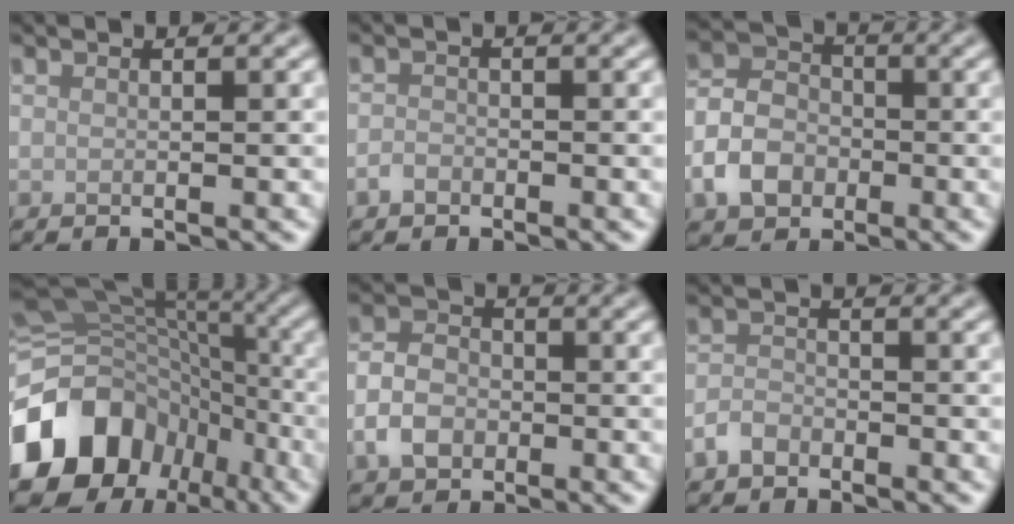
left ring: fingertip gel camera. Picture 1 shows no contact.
{"total": 1.3, "force": [-0.9, 0.8, 0.4], "torque": [-0.006, 0.002, -0.020]}
{"total": 4.7, "force": [-1.9, 3.6, 2.4], "torque": [-0.050, 0.003, -0.044]}
{"total": 15.9, "force": [-7.0, 12.4, 7.1], "torque": [-0.163, -0.010, -0.112]}
{"total": 3.8, "force": [-1.3, 2.8, 2.1], "torque": [-0.044, 0.001, -0.031]}
{"total": 2.0, "force": [-1.4, 1.2, 0.7], "torque": [-0.013, 0.003, -0.033]}